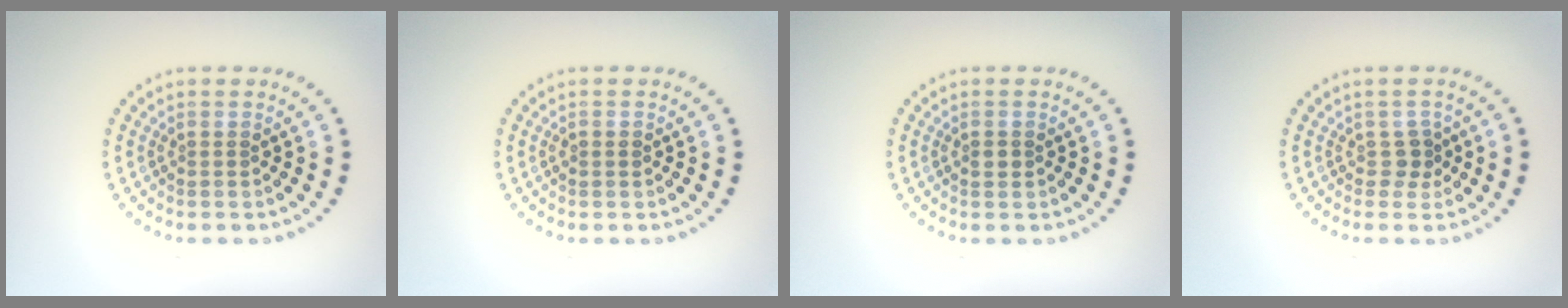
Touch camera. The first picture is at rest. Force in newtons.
{"total": 0.8, "press": 0.7, "slide": 0.1}
{"total": 0.9, "press": 0.9, "slide": 0.1}
{"total": 1.3, "press": 1.1, "slide": 0.8}